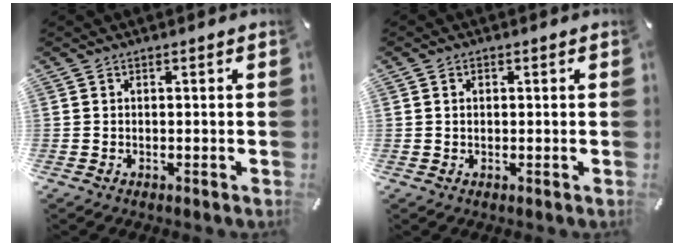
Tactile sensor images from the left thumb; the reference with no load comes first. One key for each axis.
{"total": 1.2, "fx": 0.3, "fy": 0.9, "fz": 0.7, "tx": -0.017, "ty": 0.005, "tz": 0.004}